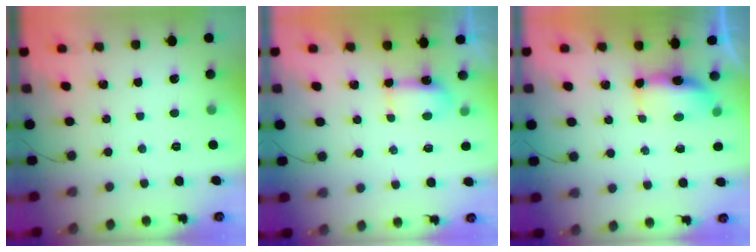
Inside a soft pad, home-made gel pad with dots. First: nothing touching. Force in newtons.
{"total": 4.2, "press": 4.1, "slide": 0.8}
{"total": 6.9, "press": 6.9, "slide": 0.5}